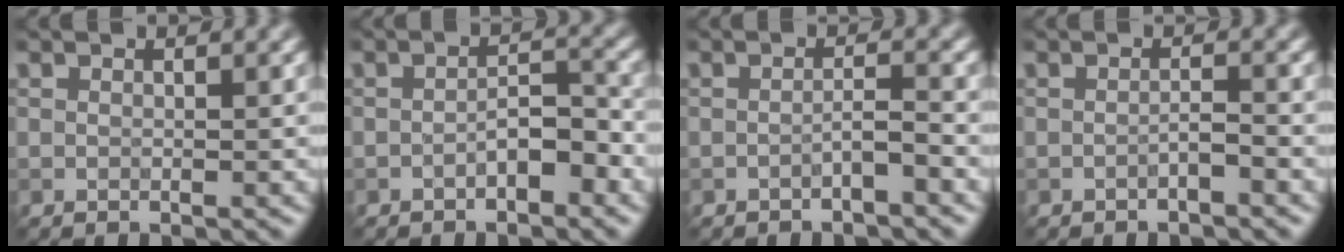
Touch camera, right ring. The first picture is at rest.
{"total": 2.6, "force": [-1.3, 0.9, 2.0], "torque": [-0.031, 0.010, -0.024]}
{"total": 1.4, "force": [-0.9, 0.1, 1.0], "torque": [-0.016, 0.006, -0.019]}
{"total": 1.0, "force": [-0.7, 0.1, 0.7], "torque": [-0.012, 0.004, -0.014]}